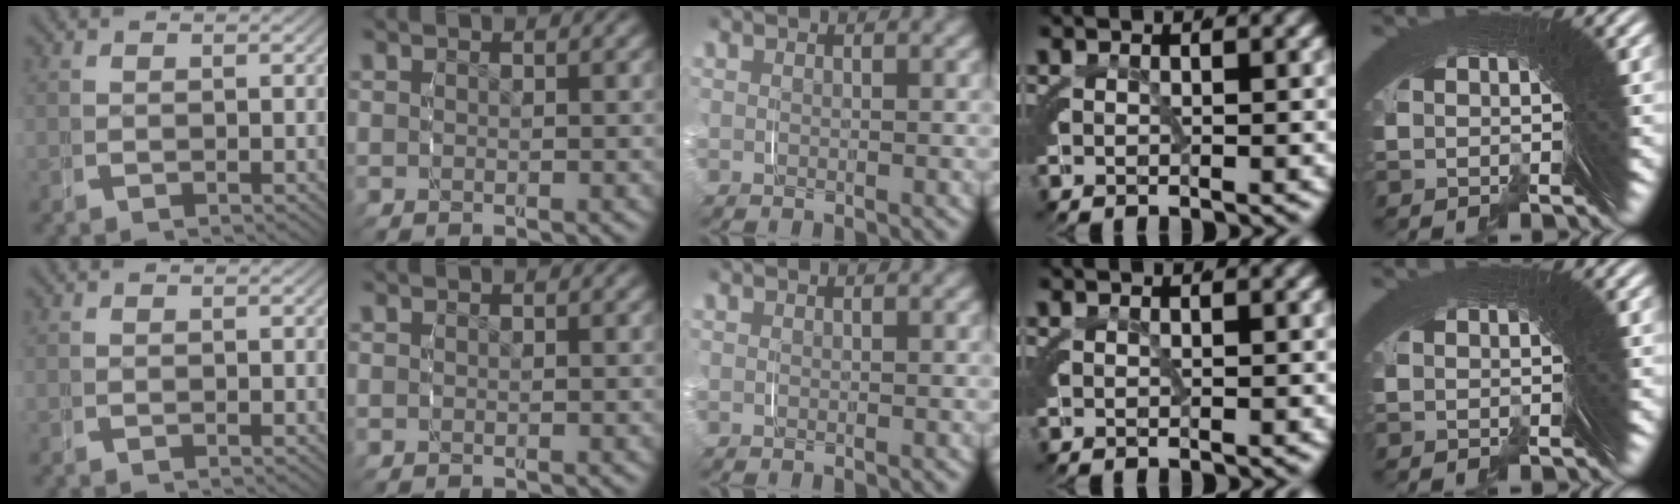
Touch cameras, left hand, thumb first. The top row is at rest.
{}